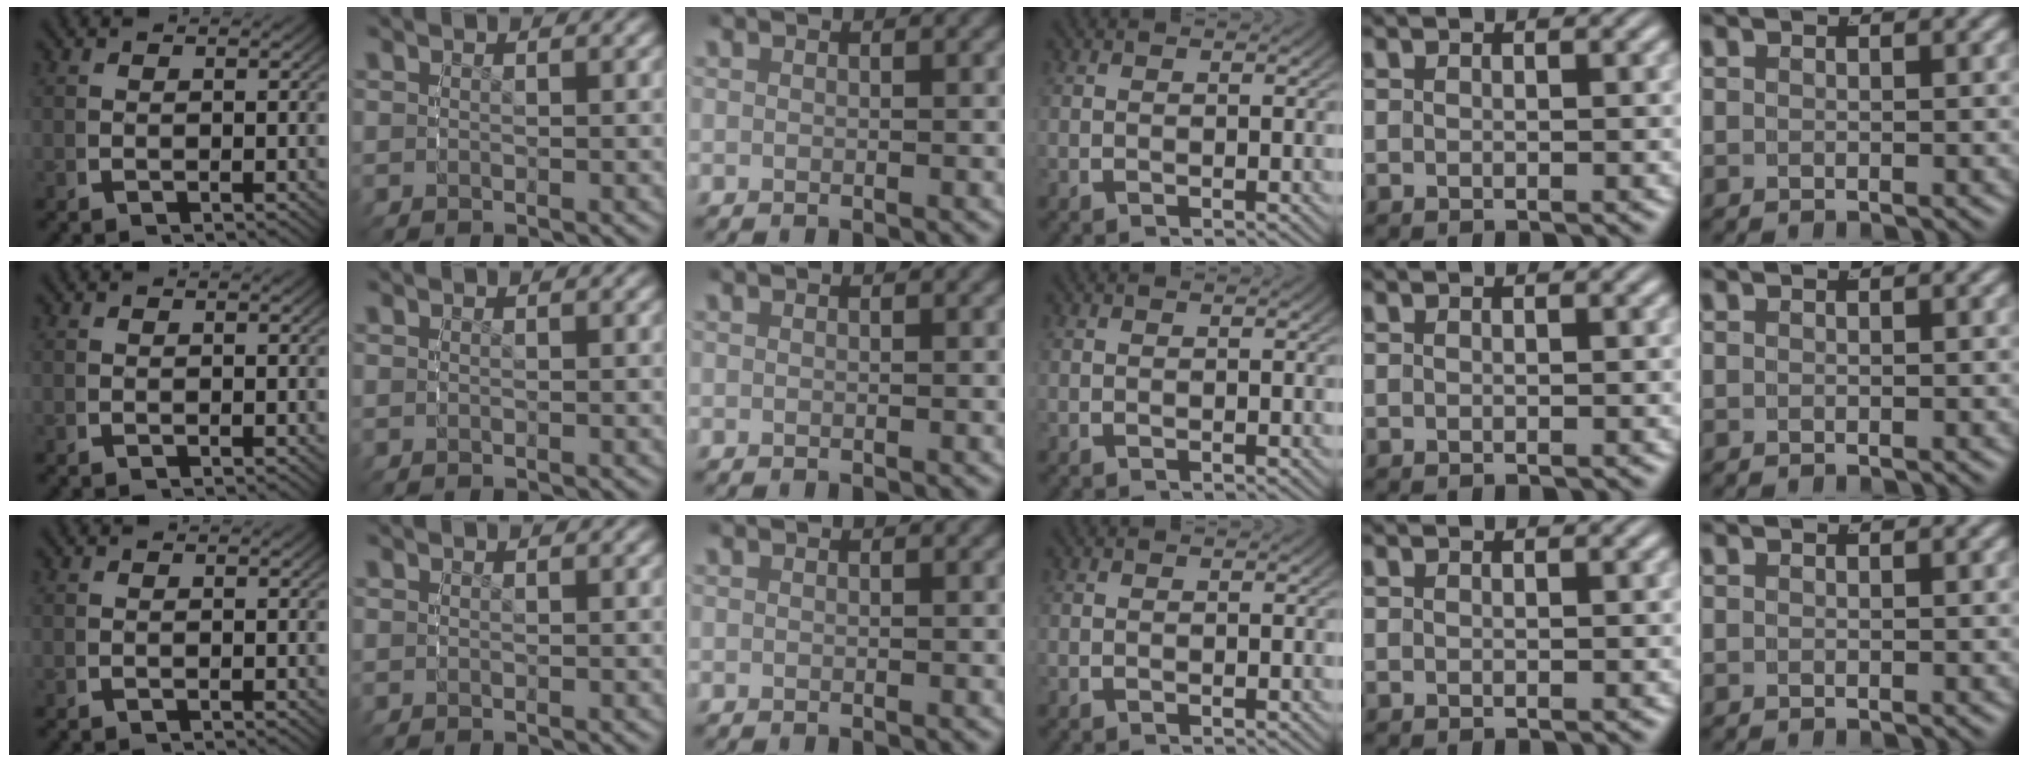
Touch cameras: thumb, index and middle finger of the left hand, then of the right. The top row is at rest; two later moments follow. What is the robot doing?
{"motion": "reach", "object": "backpack"}